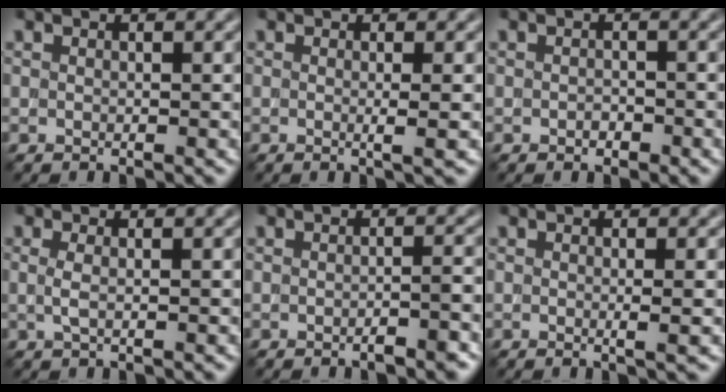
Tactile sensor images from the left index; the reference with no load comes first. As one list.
[{"total": 2.0, "force": [0.0, 0.5, 1.9], "torque": [-0.027, -0.004, -0.008]}, {"total": 0.7, "force": [-0.4, 0.4, 0.3], "torque": [-0.008, 0.001, -0.007]}, {"total": 1.1, "force": [0.1, 0.3, 1.0], "torque": [-0.023, 0.001, -0.001]}, {"total": 2.0, "force": [-1.1, 0.5, 1.6], "torque": [-0.011, 0.007, -0.022]}, {"total": 1.6, "force": [0.0, 0.5, 1.6], "torque": [-0.021, -0.002, -0.007]}]